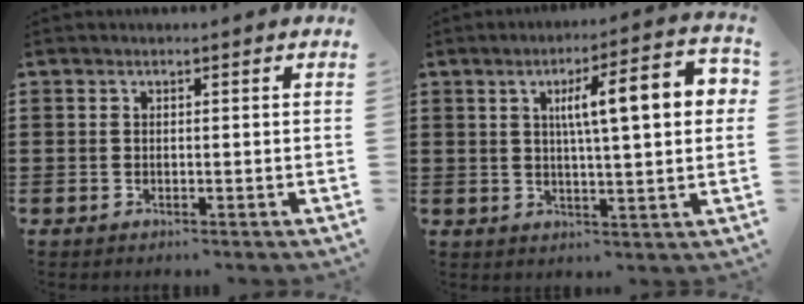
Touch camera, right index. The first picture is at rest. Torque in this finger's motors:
{"motor_torque": [1.43, 0.71, 0.75, 0.21]}